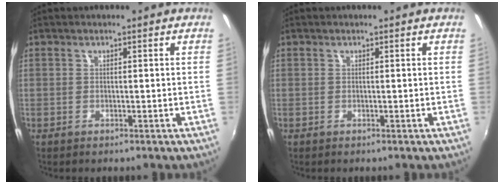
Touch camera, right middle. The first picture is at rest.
{"total": 0.0}